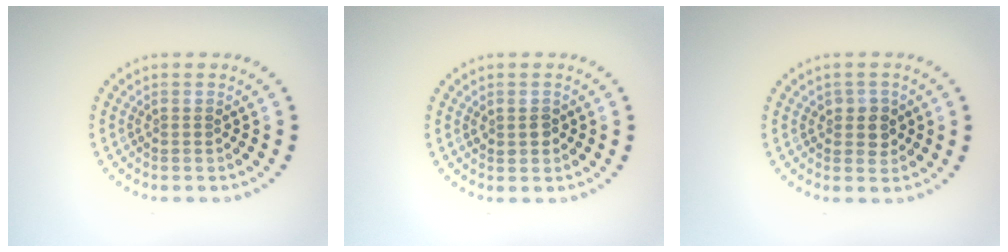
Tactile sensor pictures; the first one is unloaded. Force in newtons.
{"total": 1.3, "press": 1.2, "slide": 0.3}
{"total": 1.9, "press": 1.8, "slide": 0.6}